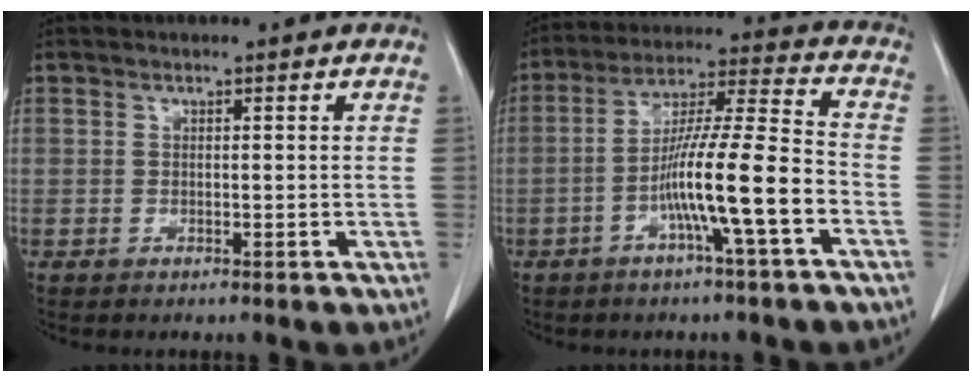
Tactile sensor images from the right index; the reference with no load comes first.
{"total": 12.6, "force": [-4.6, -0.2, 11.7], "torque": [-0.210, 0.009, -0.083]}